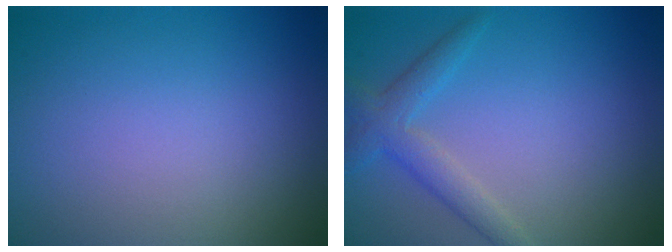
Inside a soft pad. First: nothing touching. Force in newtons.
{"total": 2.8, "press": 2.8, "slide": 0.1}